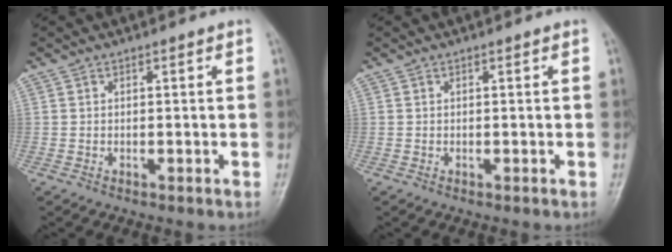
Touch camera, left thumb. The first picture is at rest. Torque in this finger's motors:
{"motor_torque": [-0.05, 0.06, 0.00, 0.00, 0.00]}